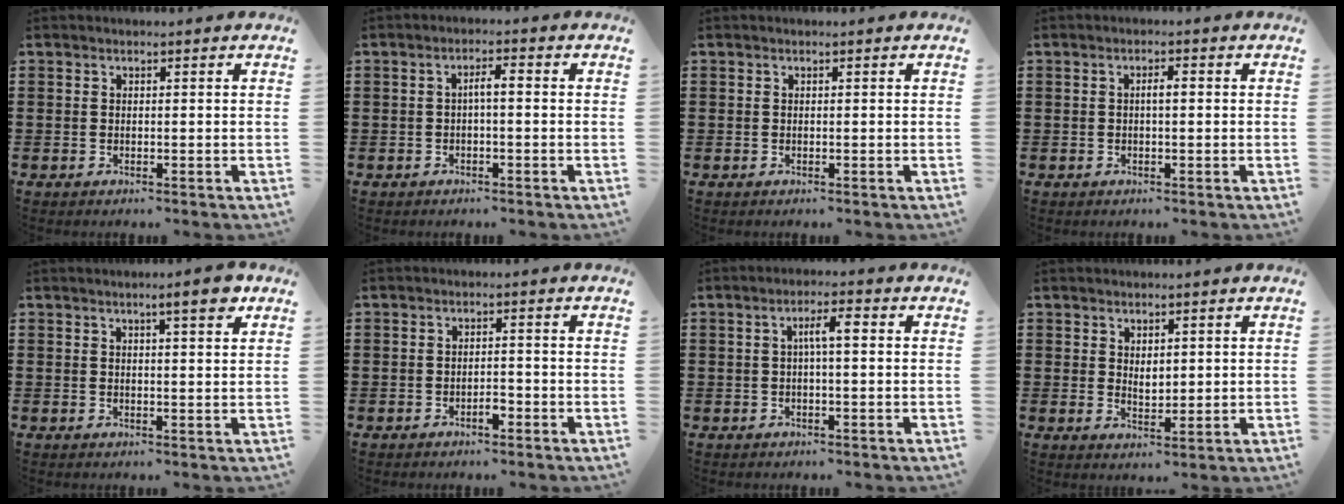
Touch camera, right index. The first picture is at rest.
{"total": 2.1, "force": [-0.4, 0.3, 2.0], "torque": [-0.039, 0.003, -0.009]}
{"total": 0.0}
{"total": 1.6, "force": [-0.1, 0.4, 1.5], "torque": [-0.028, 0.002, -0.002]}
{"total": 4.1, "force": [2.5, 0.7, 3.3], "torque": [-0.045, -0.005, 0.036]}
{"total": 1.9, "force": [-1.1, 0.6, 1.4], "torque": [-0.028, 0.001, -0.021]}
{"total": 3.4, "force": [0.1, 0.7, 3.4], "torque": [-0.063, 0.007, -0.001]}
{"total": 2.0, "force": [1.3, 1.1, 1.1], "torque": [-0.016, 0.001, 0.022]}